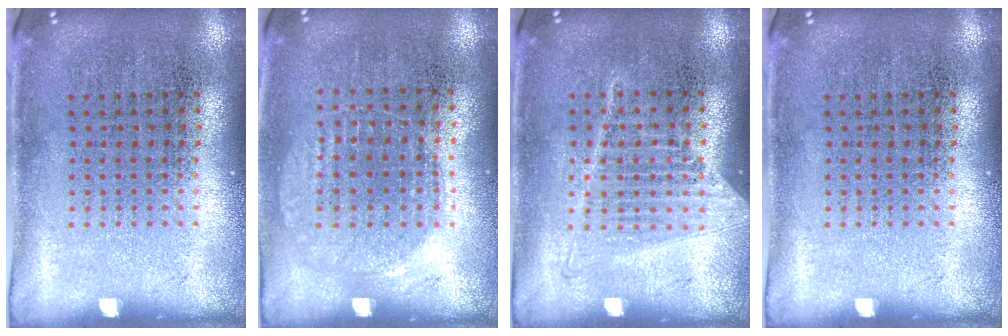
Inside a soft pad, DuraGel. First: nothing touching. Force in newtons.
{"total": 1.0, "press": 0.9, "slide": 0.3}
{"total": 1.2, "press": 1.1, "slide": 0.5}
{"total": 0.0}